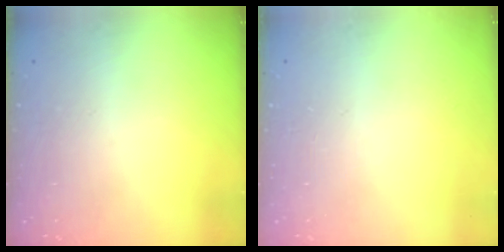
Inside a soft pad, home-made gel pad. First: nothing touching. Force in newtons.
{"total": 0.0}